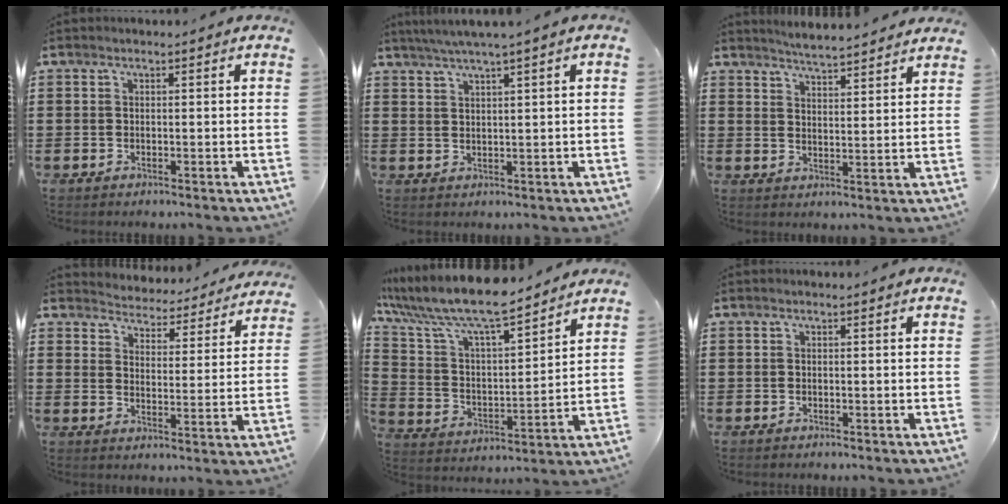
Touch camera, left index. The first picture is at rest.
{"total": 2.4, "force": [1.6, -0.5, 1.7], "torque": [-0.034, -0.002, 0.029]}
{"total": 3.9, "force": [3.8, -0.5, 0.2], "torque": [-0.017, -0.020, 0.068]}
{"total": 4.5, "force": [4.5, 0.0, -0.4], "torque": [-0.021, -0.041, 0.075]}
{"total": 9.7, "force": [8.4, 1.3, 4.7], "torque": [-0.126, -0.053, 0.143]}
{"total": 0.0}